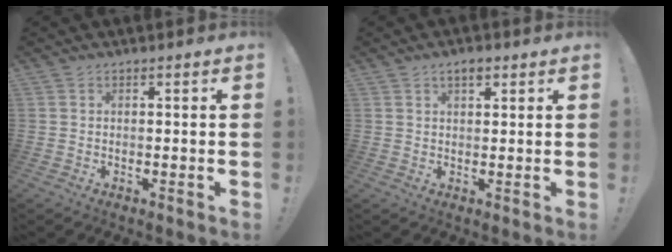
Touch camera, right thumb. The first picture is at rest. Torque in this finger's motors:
{"motor_torque": [-0.15, 0.80, 0.10, 0.17, 0.04]}